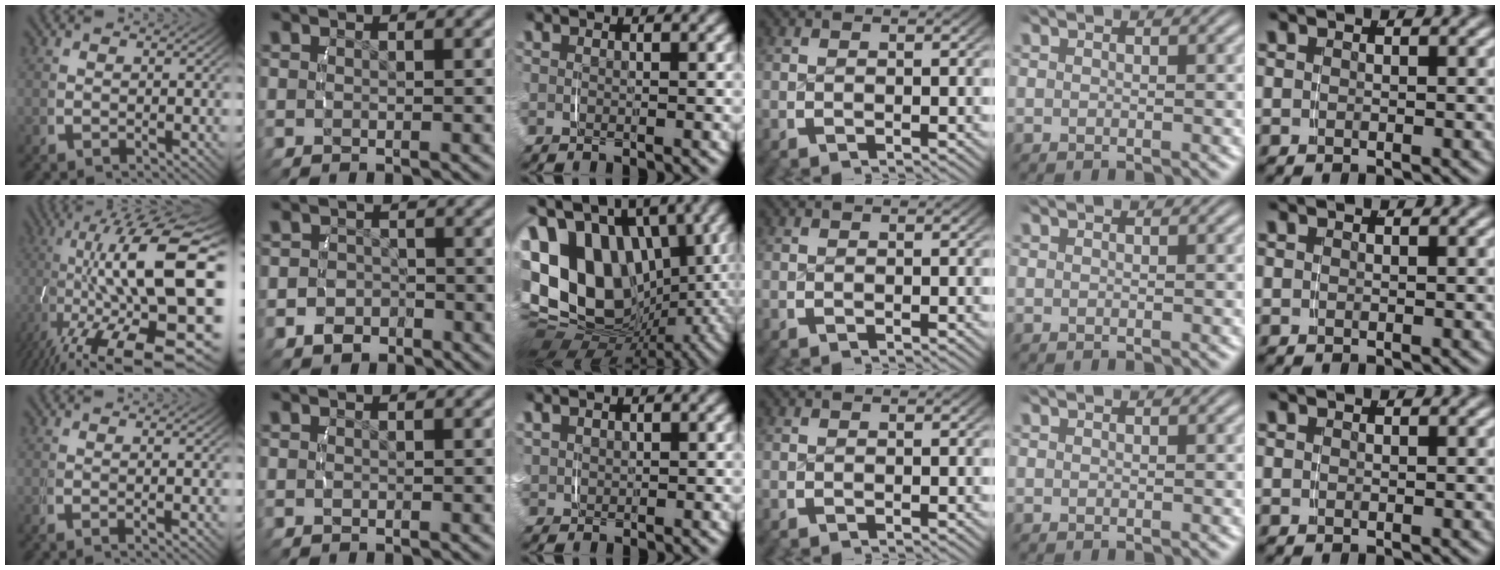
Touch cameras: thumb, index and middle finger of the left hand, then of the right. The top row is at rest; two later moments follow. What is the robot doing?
{"motion": "lift_and_place", "object": "backpack"}